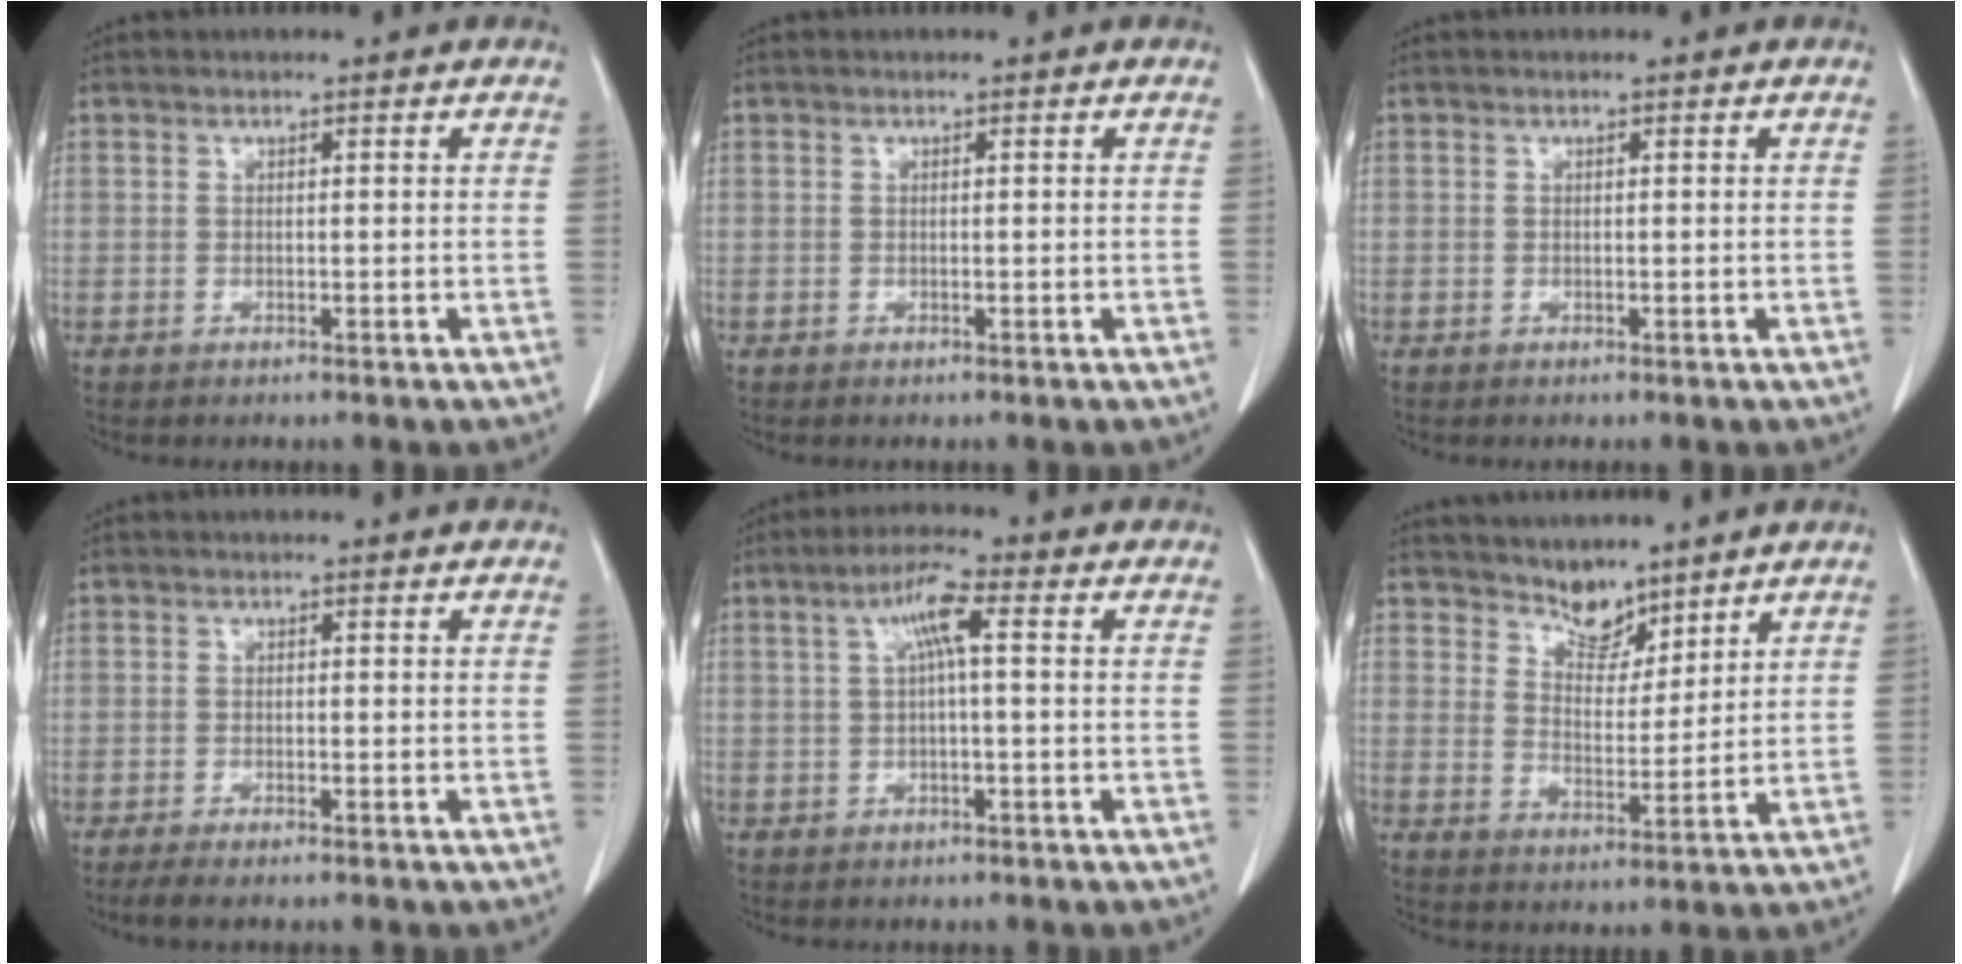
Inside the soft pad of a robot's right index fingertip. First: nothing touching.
{"total": 0.0}
{"total": 0.0}
{"total": 3.4, "force": [-2.7, 0.3, 2.0], "torque": [-0.031, -0.007, -0.038]}
{"total": 4.9, "force": [1.0, 0.5, 4.7], "torque": [-0.091, 0.016, 0.020]}
{"total": 5.1, "force": [4.5, 2.0, 1.2], "torque": [-0.022, -0.001, 0.087]}